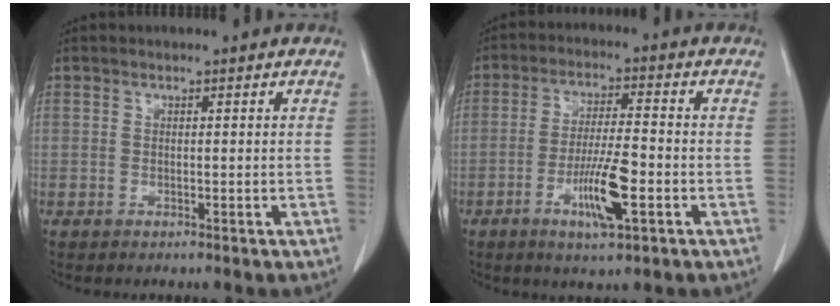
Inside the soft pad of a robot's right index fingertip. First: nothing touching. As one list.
[{"total": 8.4, "force": [-3.1, 1.1, 7.7], "torque": [-0.144, -0.005, -0.052]}]